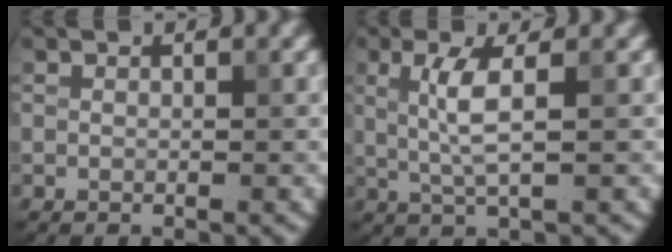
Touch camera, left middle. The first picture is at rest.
{"total": 3.2, "force": [0.6, 0.6, 3.1], "torque": [-0.067, -0.001, 0.012]}